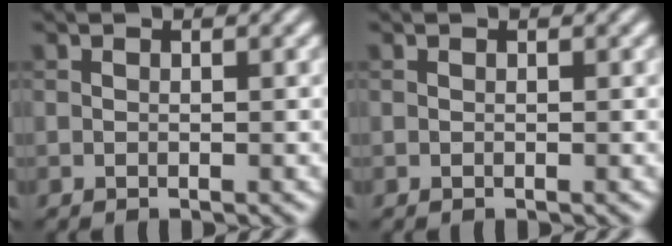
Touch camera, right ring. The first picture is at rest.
{"total": 0.0}